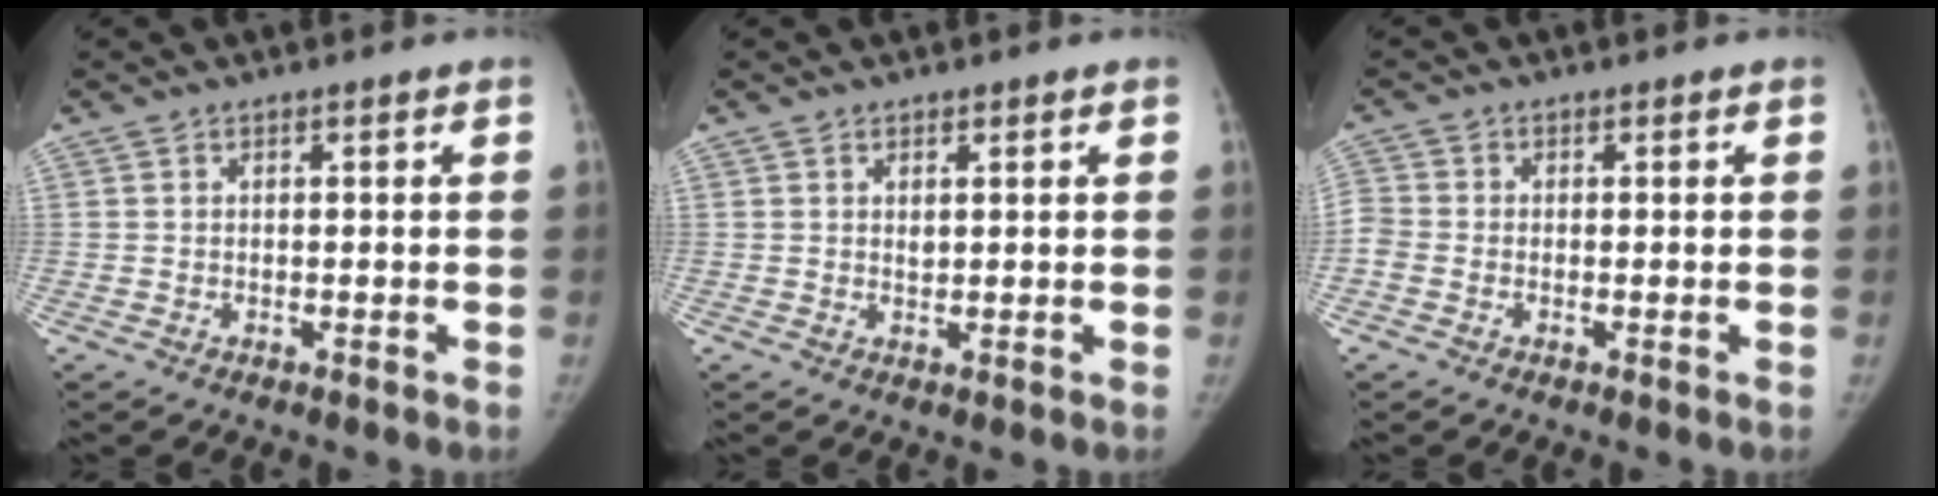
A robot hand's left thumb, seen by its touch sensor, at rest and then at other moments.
{"total": 1.2, "force": [0.6, 0.8, 0.7], "torque": [-0.006, -0.004, 0.010]}
{"total": 3.4, "force": [-0.9, 2.7, 1.9], "torque": [-0.048, 0.003, -0.027]}